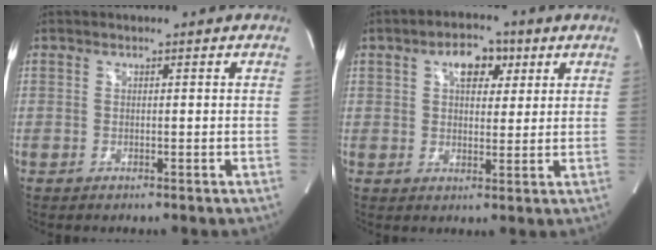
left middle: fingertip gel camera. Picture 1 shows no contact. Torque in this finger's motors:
{"motor_torque": [0.09, -0.20, 0.04, 0.03]}